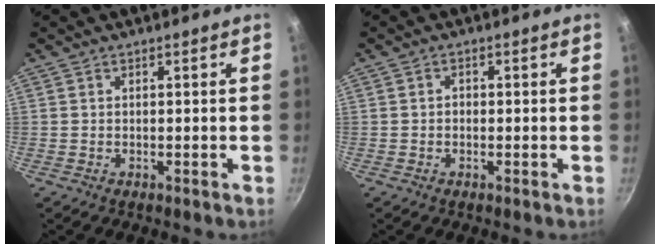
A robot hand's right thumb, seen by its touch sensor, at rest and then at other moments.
{"total": 1.0, "force": [-0.2, 0.9, 0.5], "torque": [-0.008, 0.005, -0.005]}